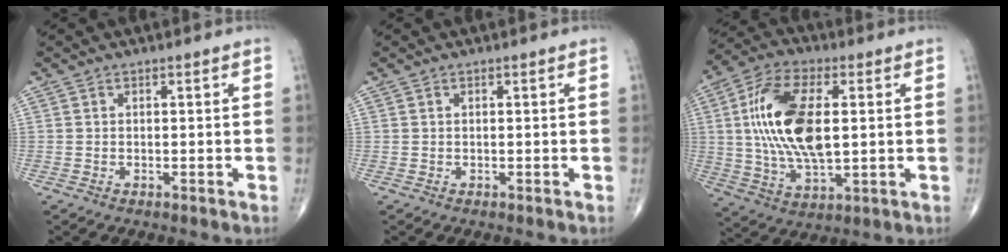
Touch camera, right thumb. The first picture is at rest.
{"total": 0.0}
{"total": 17.9, "force": [2.2, 8.6, 15.5], "torque": [-0.303, -0.001, 0.040]}